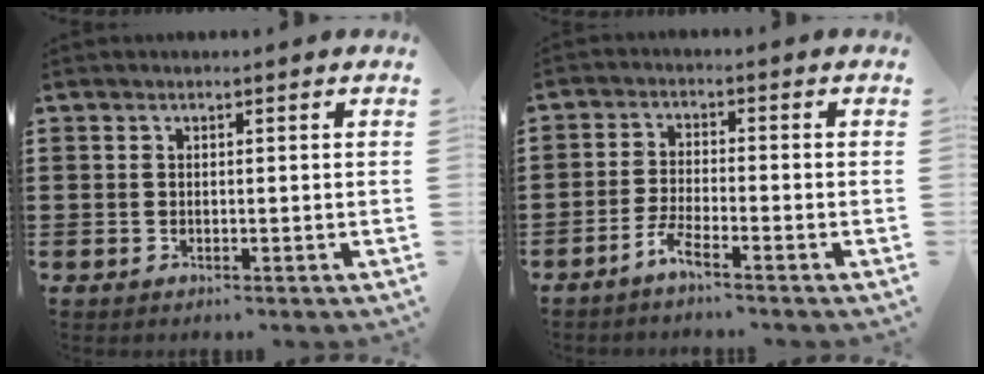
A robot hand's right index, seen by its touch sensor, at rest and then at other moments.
{"total": 3.0, "force": [-2.4, -0.1, 1.8], "torque": [-0.055, -0.007, -0.051]}